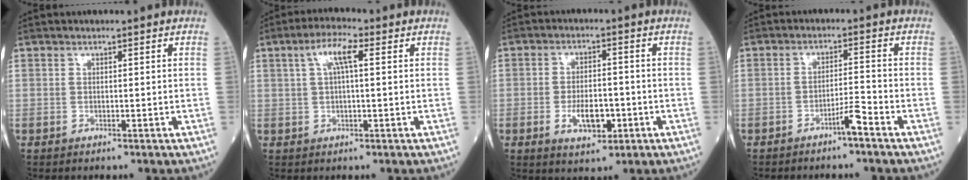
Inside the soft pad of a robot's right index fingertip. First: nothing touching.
{"total": 4.8, "force": [1.5, 0.8, 4.5], "torque": [-0.092, 0.018, 0.032]}
{"total": 6.0, "force": [-2.0, 2.7, 5.0], "torque": [-0.091, -0.002, -0.025]}
{"total": 3.2, "force": [-2.3, -0.4, 2.2], "torque": [-0.036, 0.000, -0.040]}